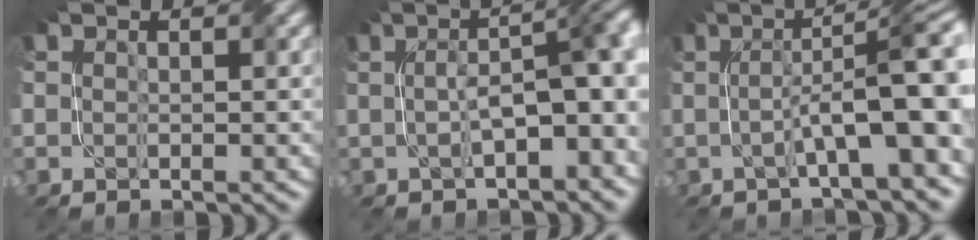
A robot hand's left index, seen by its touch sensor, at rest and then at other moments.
{"total": 7.4, "force": [-0.2, 2.6, 6.9], "torque": [-0.106, 0.014, -0.003]}
{"total": 8.5, "force": [-0.7, 1.8, 8.3], "torque": [-0.120, 0.020, -0.016]}